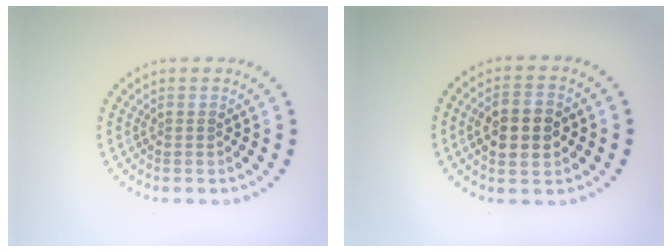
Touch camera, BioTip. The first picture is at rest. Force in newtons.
{"total": 5.0, "press": 5.0, "slide": 0.3}